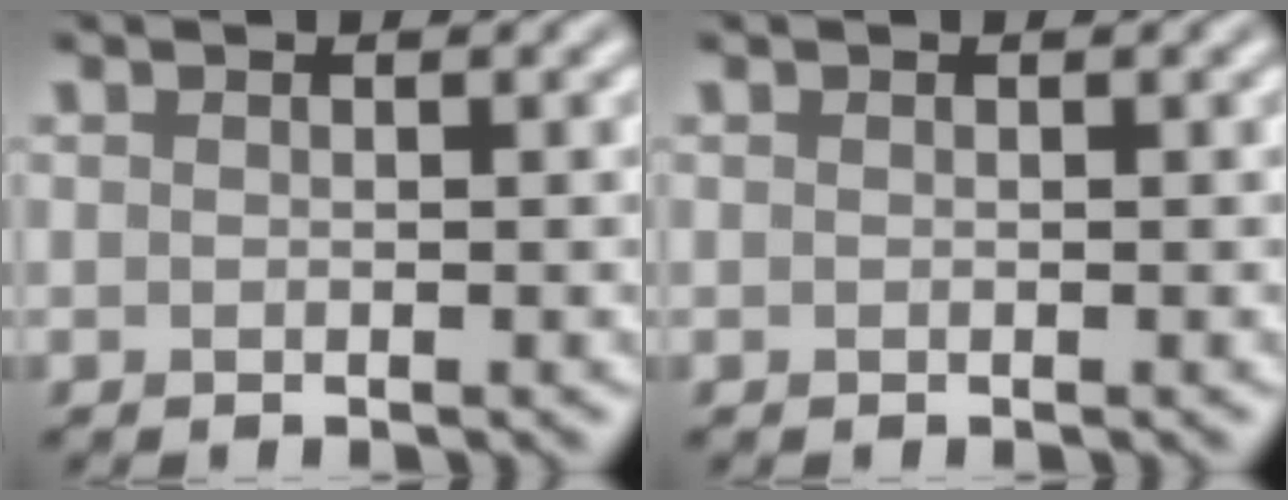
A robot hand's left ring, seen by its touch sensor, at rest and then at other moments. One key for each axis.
{"total": 0.0}